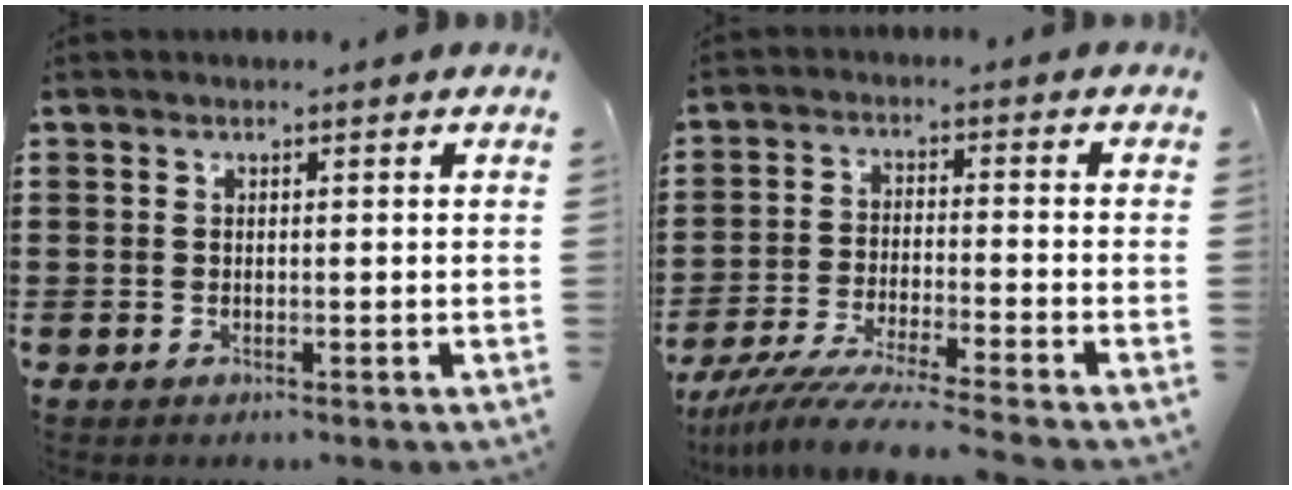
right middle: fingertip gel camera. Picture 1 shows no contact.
{"total": 6.6, "force": [-5.9, -0.5, 2.7], "torque": [-0.067, -0.021, -0.119]}